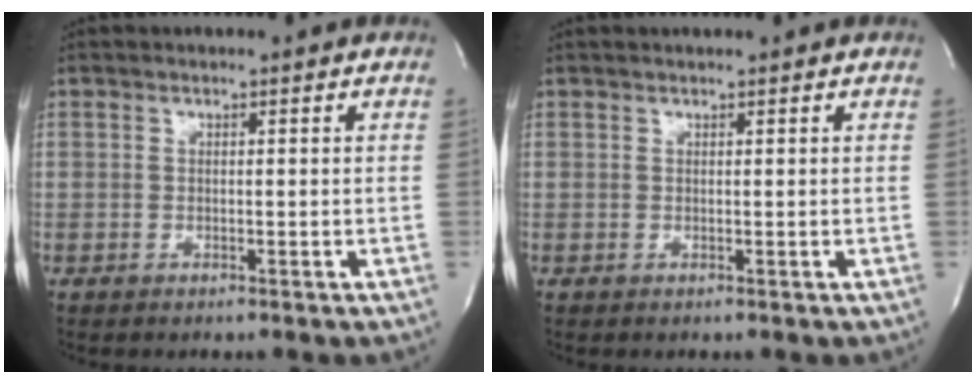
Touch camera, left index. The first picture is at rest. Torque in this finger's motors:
{"motor_torque": [0.19, -0.12, -0.09, -0.01]}